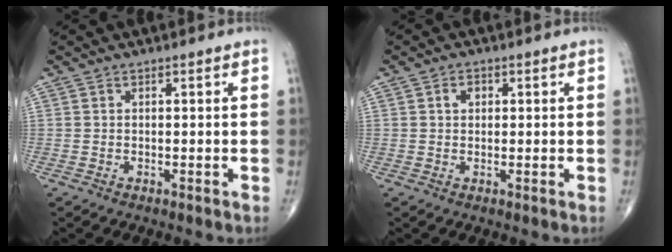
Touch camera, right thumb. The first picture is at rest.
{"total": 2.0, "force": [0.6, 1.5, 1.2], "torque": [-0.014, 0.004, 0.007]}